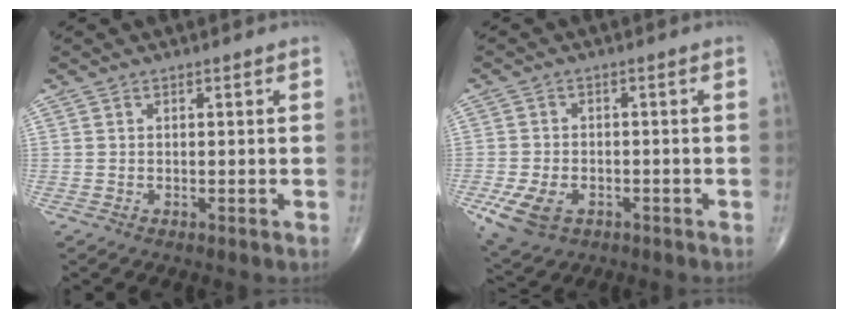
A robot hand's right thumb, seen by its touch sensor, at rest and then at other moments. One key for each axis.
{"total": 7.8, "fx": -3.1, "fy": 5.2, "fz": 4.8, "tx": -0.095, "ty": 0.004, "tz": -0.048}